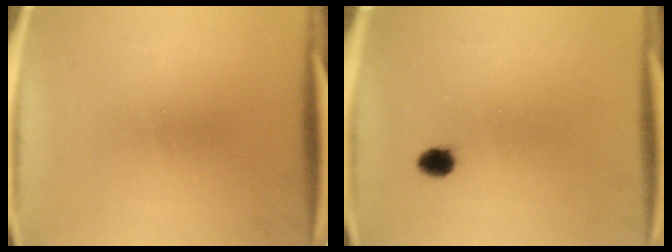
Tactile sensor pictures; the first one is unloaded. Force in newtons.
{"total": 2.5}